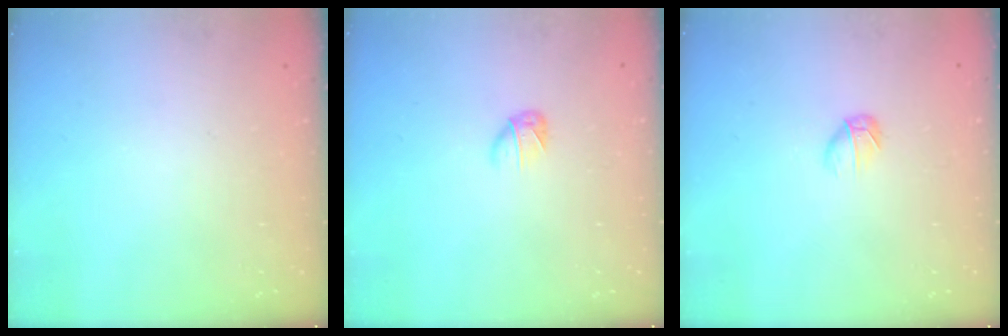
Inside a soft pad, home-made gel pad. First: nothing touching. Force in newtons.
{"total": 3.4, "press": 3.3, "slide": 0.9}
{"total": 4.6, "press": 4.5, "slide": 1.3}